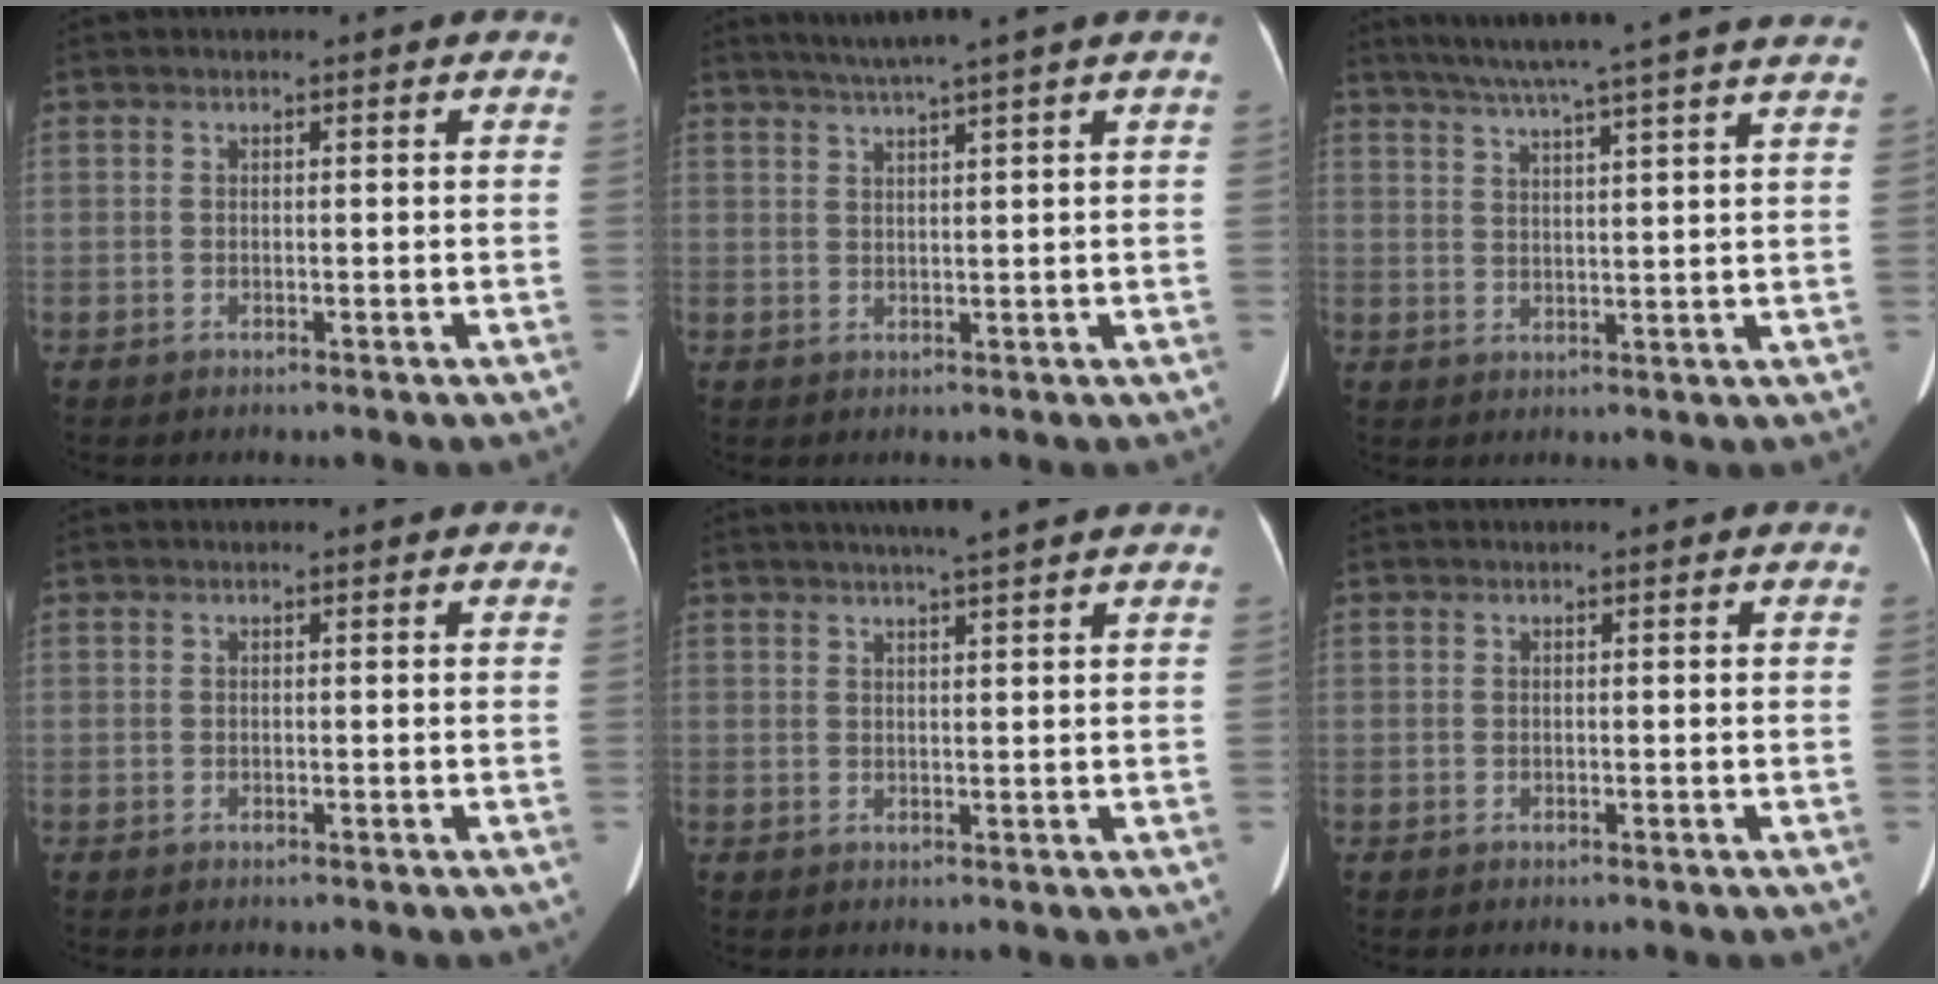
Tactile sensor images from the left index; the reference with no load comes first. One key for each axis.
{"total": 5.0, "fx": 3.8, "fy": -1.6, "fz": 2.8, "tx": -0.047, "ty": 0.010, "tz": 0.070}
{"total": 19.4, "fx": 16.7, "fy": -1.2, "fz": 9.8, "tx": -0.165, "ty": 0.004, "tz": 0.218}
{"total": 0.0}
{"total": 6.1, "fx": 5.0, "fy": -0.7, "fz": 3.4, "tx": -0.053, "ty": 0.014, "tz": 0.066}
{"total": 0.0}